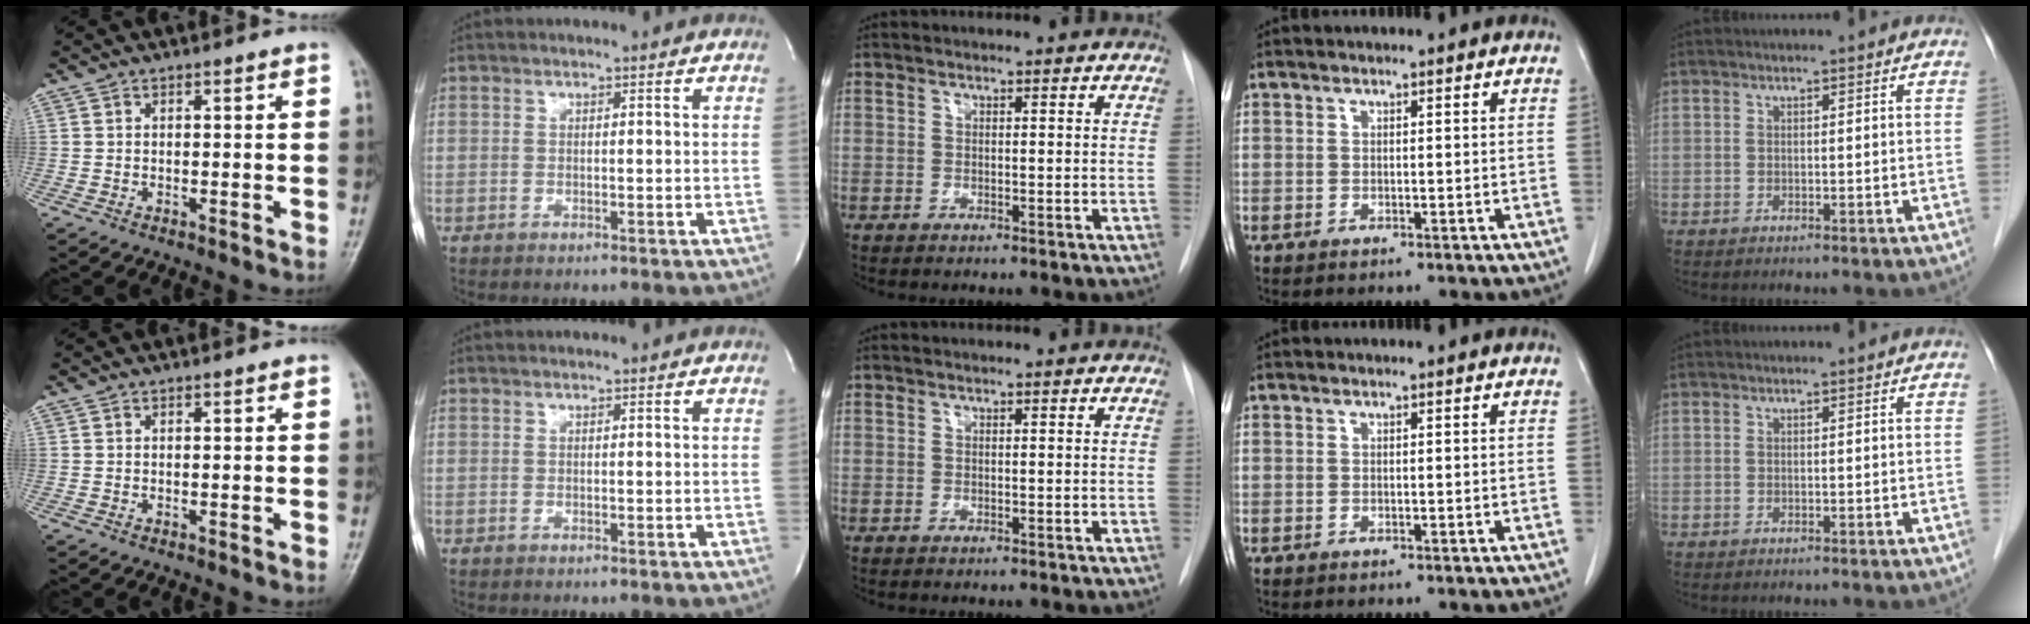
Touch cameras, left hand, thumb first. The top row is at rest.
{}